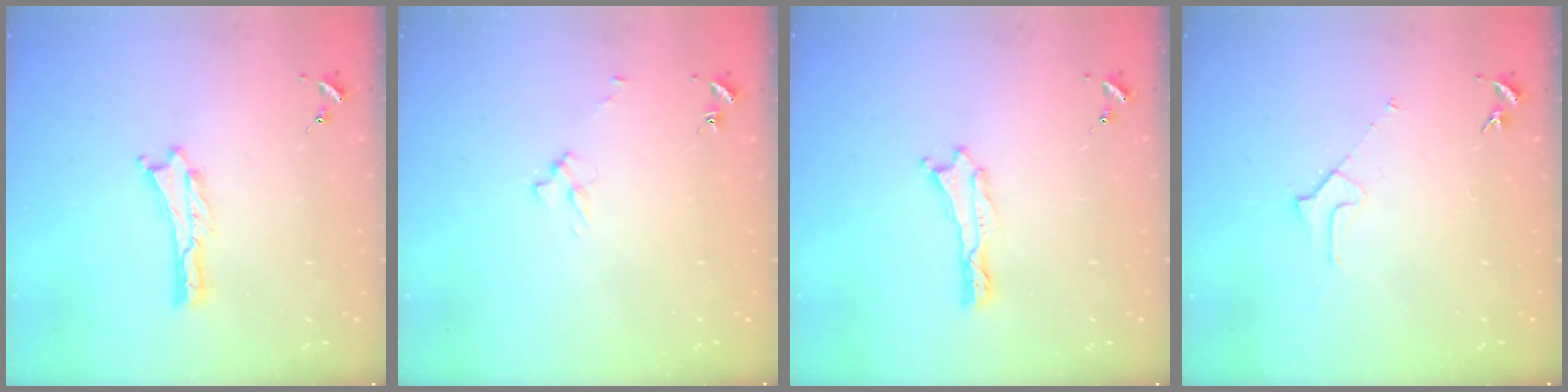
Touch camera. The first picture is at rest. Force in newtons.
{"total": 2.9, "press": 2.9, "slide": 0.4}
{"total": 0.0}
{"total": 2.1, "press": 2.1, "slide": 0.1}